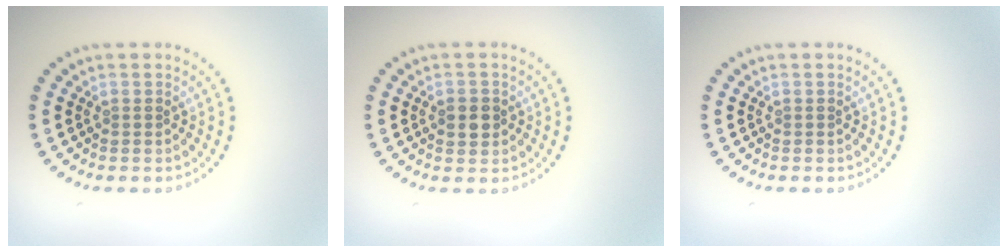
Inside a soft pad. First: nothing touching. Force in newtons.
{"total": 1.9, "press": 1.9, "slide": 0.3}
{"total": 0.0}